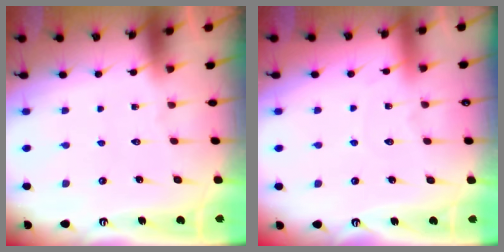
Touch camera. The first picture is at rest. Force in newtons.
{"total": 2.7, "press": 2.7, "slide": 0.3}